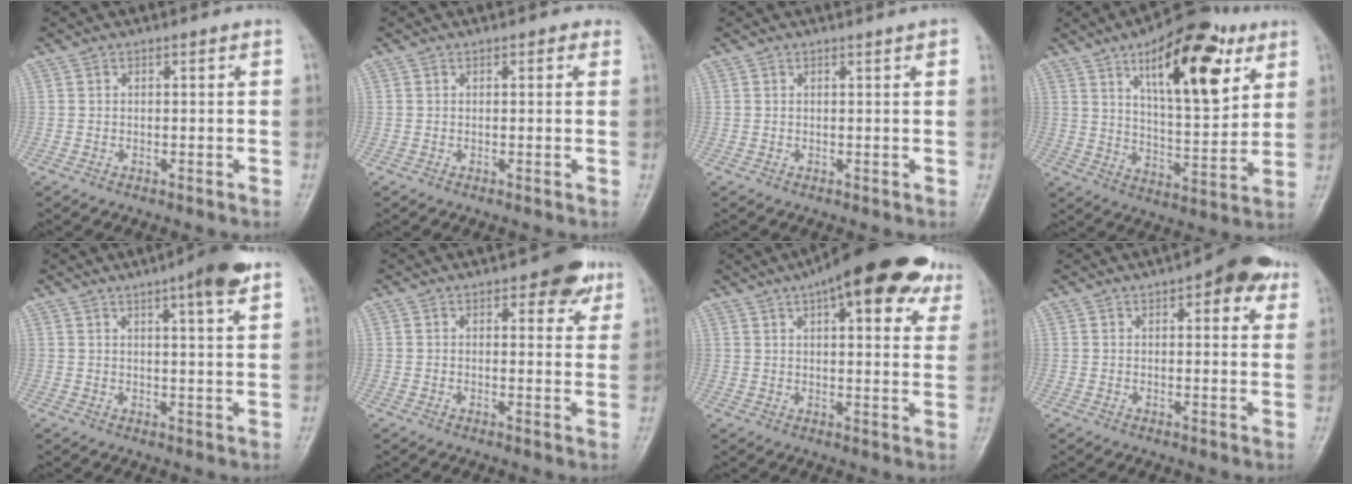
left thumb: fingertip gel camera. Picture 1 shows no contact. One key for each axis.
{"total": 1.3, "fx": 0.6, "fy": 0.7, "fz": 0.8, "tx": 0.001, "ty": 0.002, "tz": 0.003}
{"total": 2.1, "fx": 1.4, "fy": -0.2, "fz": 1.5, "tx": -0.015, "ty": 0.006, "tz": 0.017}
{"total": 20.3, "fx": 9.6, "fy": 7.8, "fz": 16.1, "tx": -0.200, "ty": -0.036, "tz": 0.151}
{"total": 7.6, "fx": 4.6, "fy": 1.1, "fz": 5.9, "tx": -0.073, "ty": -0.019, "tz": 0.062}
{"total": 6.5, "fx": 3.5, "fy": 3.0, "fz": 4.5, "tx": -0.025, "ty": -0.012, "tz": 0.037}
{"total": 21.2, "fx": 12.4, "fy": 7.9, "fz": 15.2, "tx": -0.182, "ty": -0.001, "tz": 0.159}
{"total": 8.7, "fx": 4.6, "fy": 3.9, "fz": 6.3, "tx": -0.041, "ty": -0.009, "tz": 0.049}